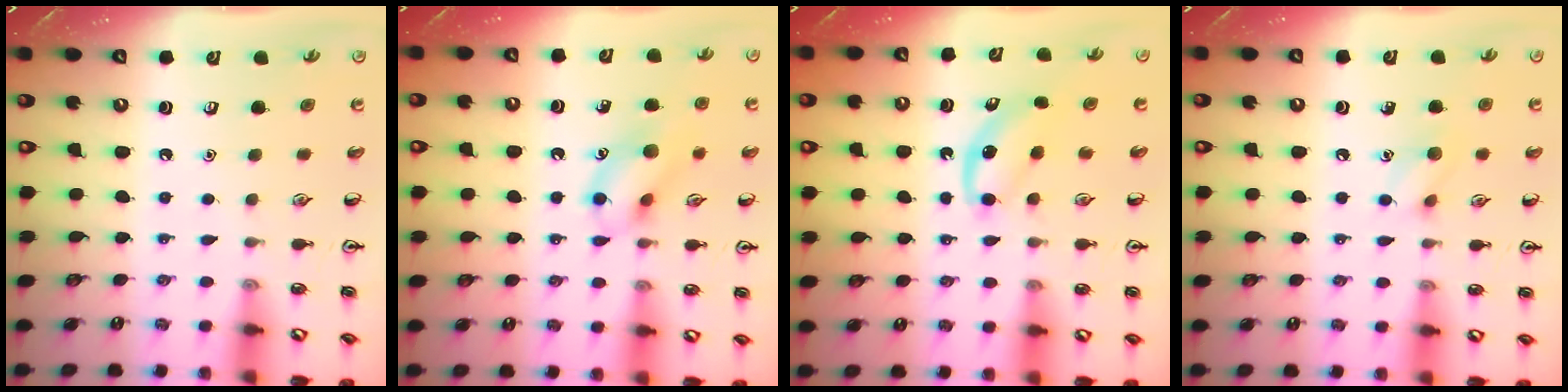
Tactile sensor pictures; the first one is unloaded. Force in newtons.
{"total": 11.3, "press": 11.2, "slide": 1.2}
{"total": 3.9, "press": 3.8, "slide": 1.1}
{"total": 6.8, "press": 6.6, "slide": 1.3}